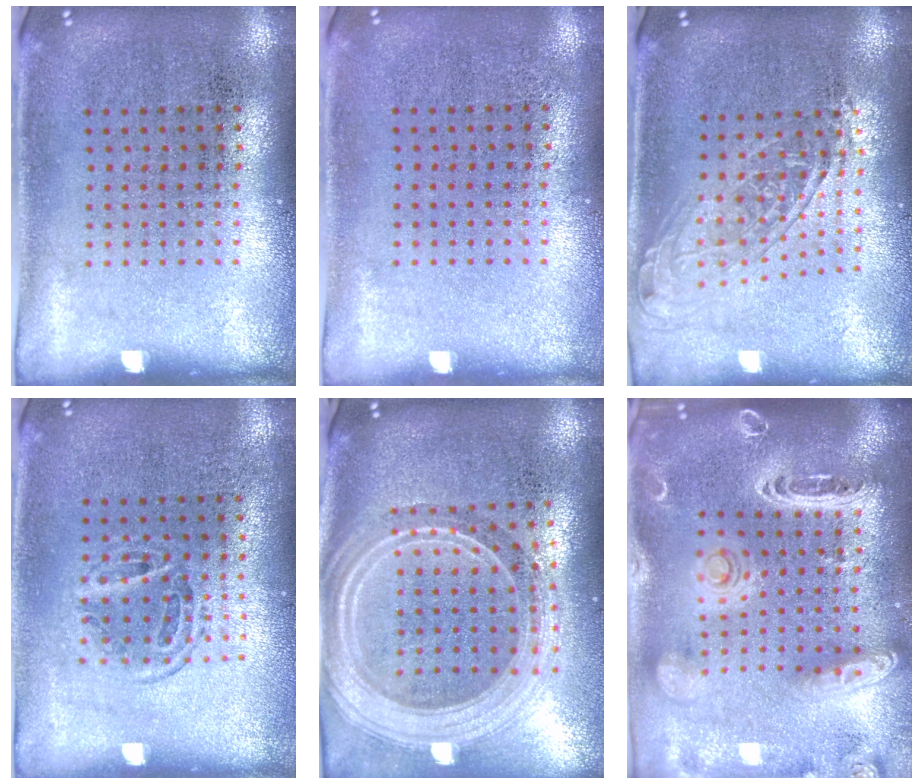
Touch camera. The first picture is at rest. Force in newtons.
{"total": 0.0}
{"total": 1.6, "press": 1.3, "slide": 0.9}
{"total": 1.1, "press": 0.9, "slide": 0.6}
{"total": 2.7, "press": 2.2, "slide": 1.5}
{"total": 3.4, "press": 2.8, "slide": 1.9}